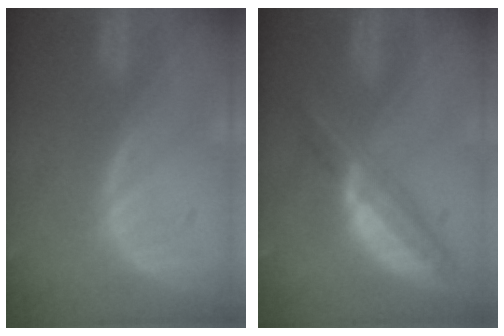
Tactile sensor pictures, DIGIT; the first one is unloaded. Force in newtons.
{"total": 6.8, "press": 5.6, "slide": 3.8}